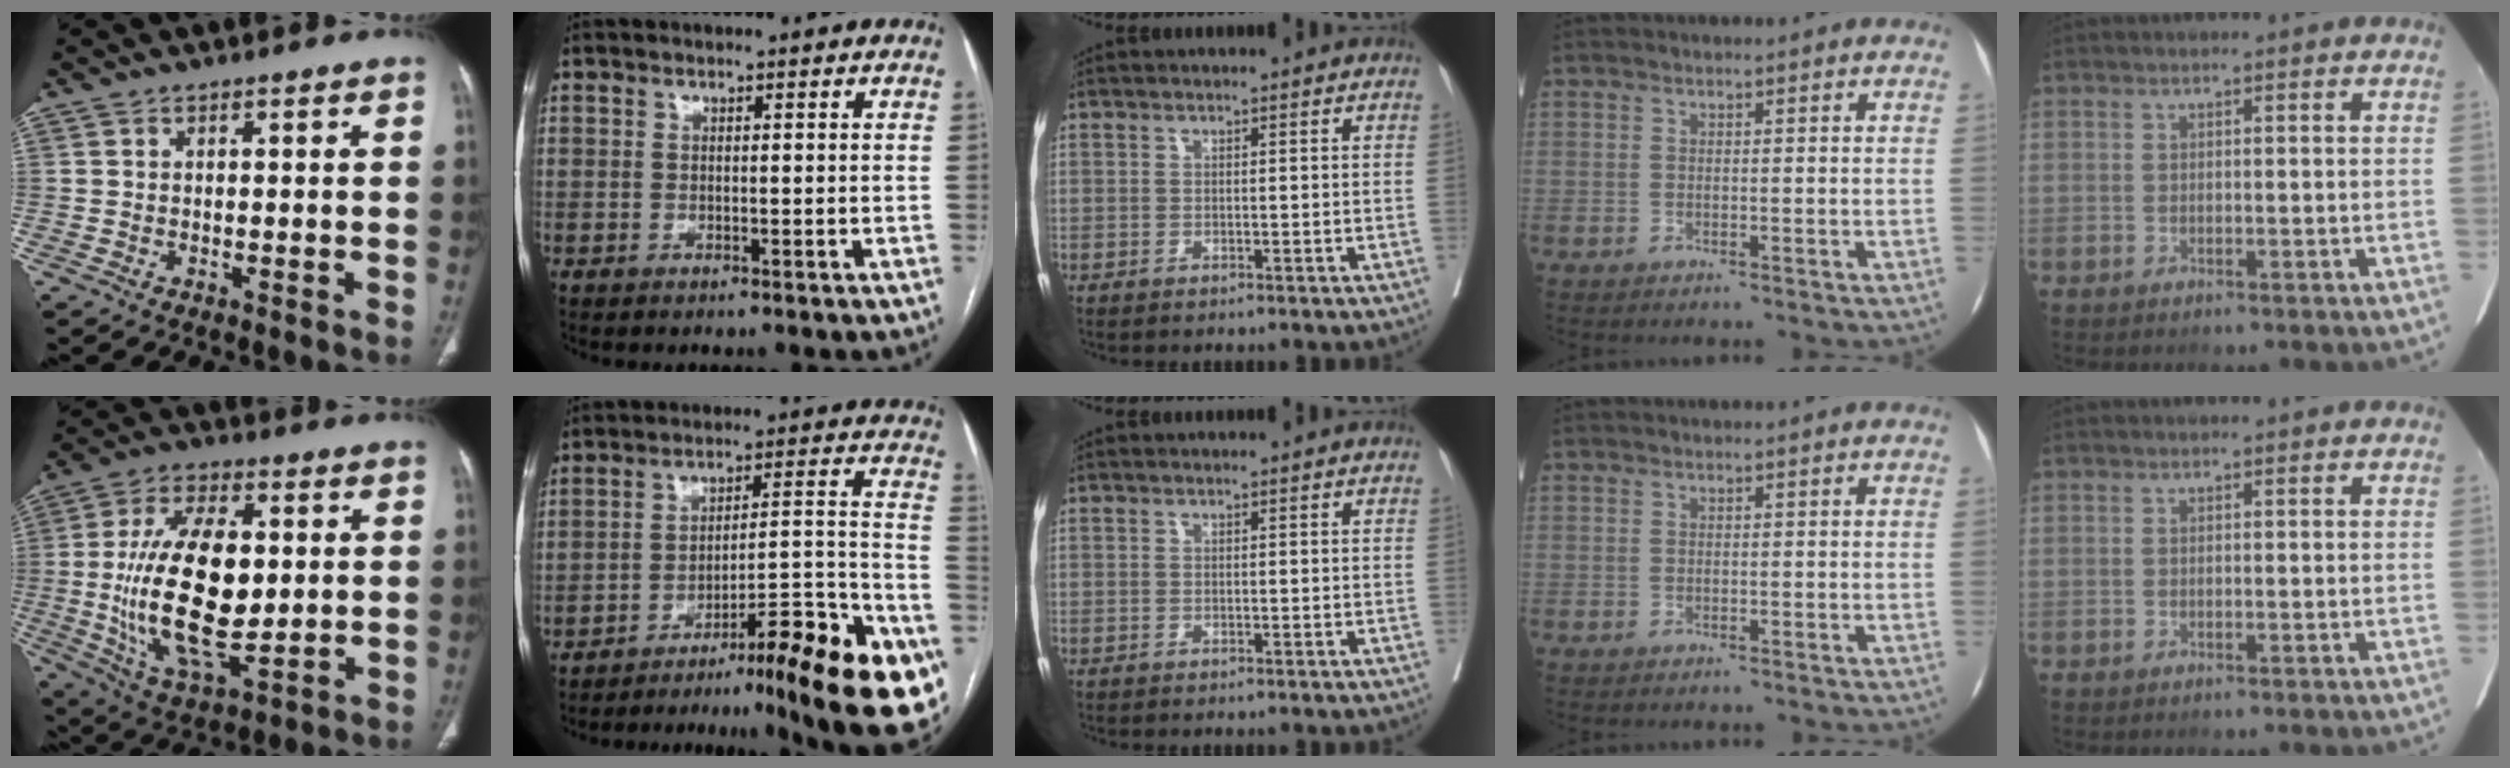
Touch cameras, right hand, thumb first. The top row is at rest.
{"thumb": {"total": 22.0, "force": [0.1, 11.0, 19.0], "torque": [-0.340, -0.008, 0.012]}, "index": {"total": 24.7, "force": [-16.7, 2.5, 18.0], "torque": [-0.140, 0.031, -0.234]}}